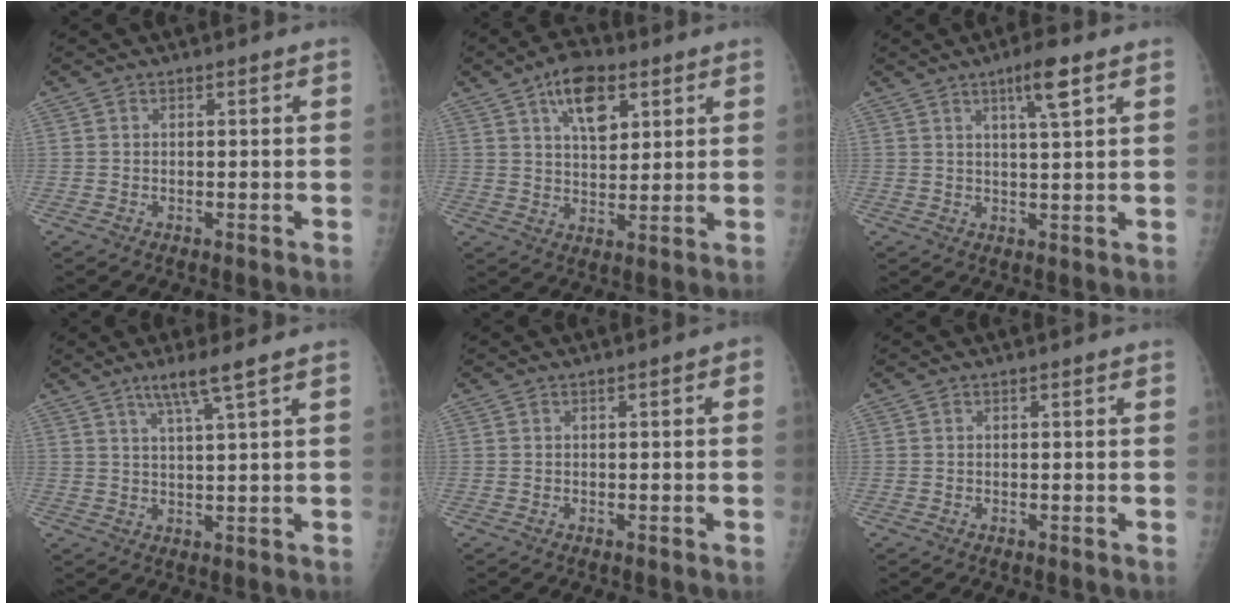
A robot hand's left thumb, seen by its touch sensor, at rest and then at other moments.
{"total": 9.7, "force": [4.8, 5.1, 6.7], "torque": [-0.086, -0.017, 0.079]}
{"total": 5.6, "force": [3.1, 0.5, 4.6], "torque": [-0.079, -0.014, 0.051]}
{"total": 5.1, "force": [3.3, -0.6, 3.8], "torque": [-0.077, -0.017, 0.065]}
{"total": 1.3, "force": [-0.1, 0.5, 1.1], "torque": [-0.009, 0.007, -0.006]}
{"total": 0.0}